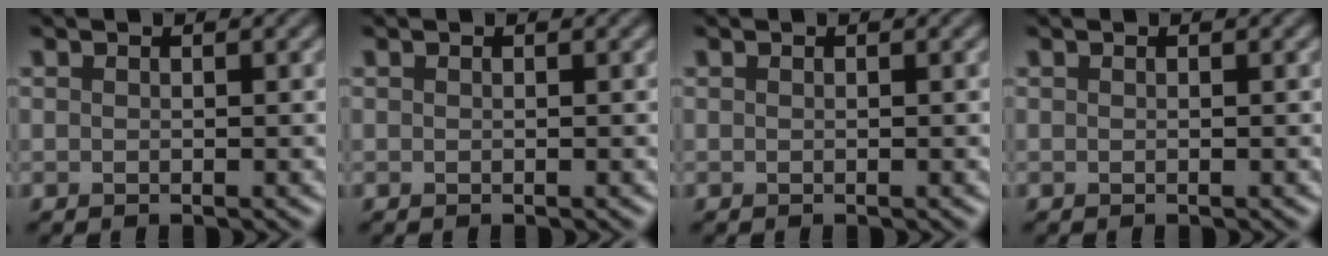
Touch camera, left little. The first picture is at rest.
{"total": 0.0}
{"total": 0.0}
{"total": 0.0}